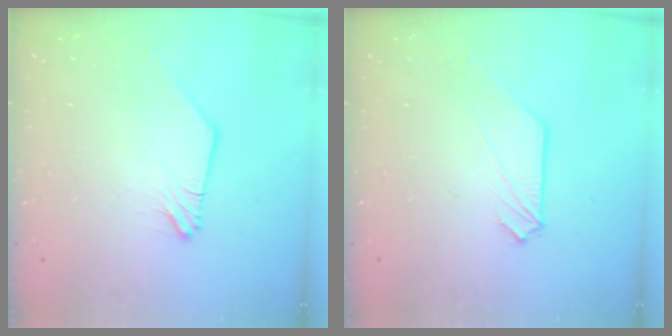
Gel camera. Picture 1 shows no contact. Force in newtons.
{"total": 0.7, "press": 0.7, "slide": 0.1}